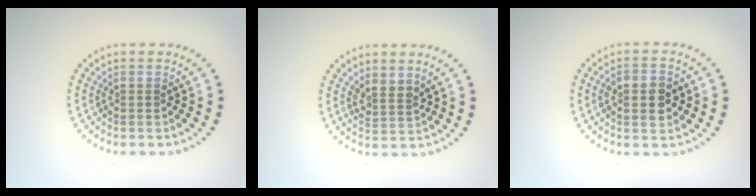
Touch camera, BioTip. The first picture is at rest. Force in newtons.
{"total": 1.8, "press": 1.3, "slide": 1.2}
{"total": 3.3, "press": 3.3, "slide": 0.4}